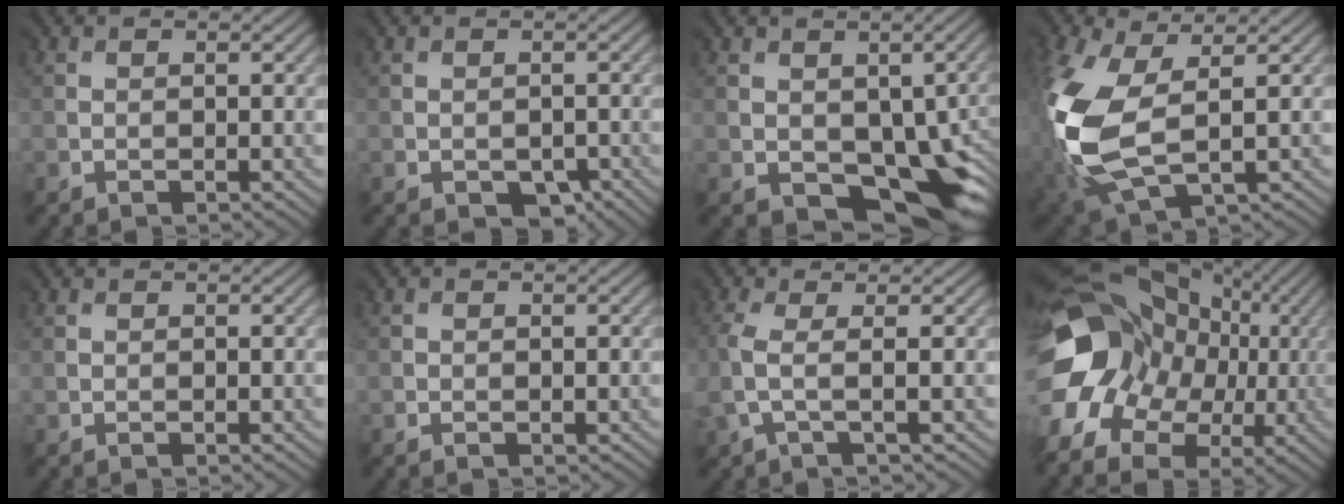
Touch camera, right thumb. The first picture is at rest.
{"total": 2.7, "force": [-2.0, 1.7, 0.6], "torque": [-0.004, -0.013, -0.026]}
{"total": 8.3, "force": [-1.1, 6.2, 5.4], "torque": [-0.091, -0.048, 0.003]}
{"total": 11.5, "force": [0.5, 7.4, 8.9], "torque": [-0.277, -0.016, 0.019]}
{"total": 0.0}
{"total": 0.8, "force": [-0.2, 0.1, -0.8], "torque": [0.015, -0.002, -0.005]}
{"total": 2.1, "force": [0.1, -0.4, 2.1], "torque": [-0.072, 0.007, -0.004]}
{"total": 16.0, "force": [0.0, 12.9, 9.5], "torque": [-0.209, -0.020, 0.034]}